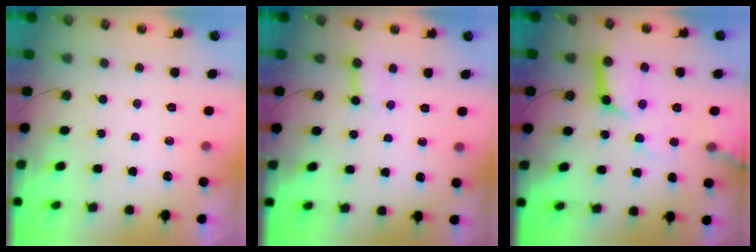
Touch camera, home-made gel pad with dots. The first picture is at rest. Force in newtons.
{"total": 3.9, "press": 3.9, "slide": 0.5}
{"total": 15.1, "press": 15.0, "slide": 1.8}